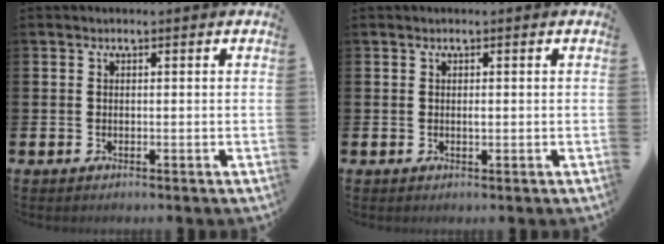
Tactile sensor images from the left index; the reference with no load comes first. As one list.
[{"total": 0.6, "force": [0.2, 0.2, 0.5], "torque": [-0.003, -0.003, 0.002]}]